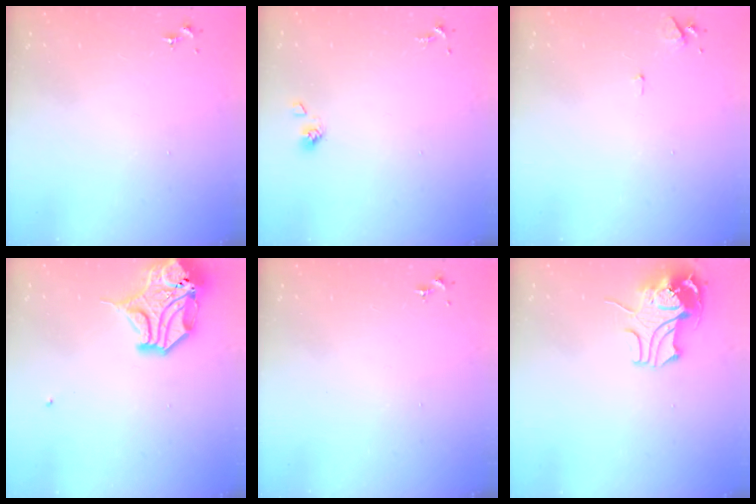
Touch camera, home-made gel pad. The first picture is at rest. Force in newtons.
{"total": 4.6, "press": 4.1, "slide": 2.2}
{"total": 5.6, "press": 5.5, "slide": 0.8}
{"total": 14.3, "press": 14.1, "slide": 2.1}
{"total": 0.0}
{"total": 10.6, "press": 10.6, "slide": 0.8}